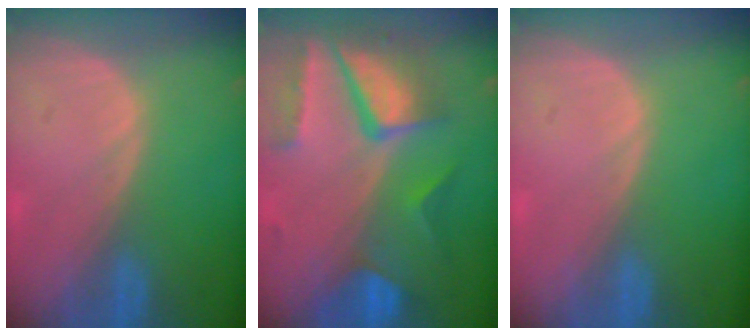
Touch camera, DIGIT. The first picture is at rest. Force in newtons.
{"total": 10.4, "press": 8.8, "slide": 5.6}
{"total": 0.0}